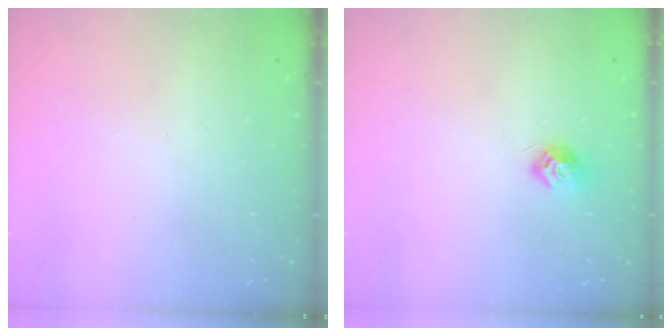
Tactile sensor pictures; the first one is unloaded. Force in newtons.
{"total": 7.0, "press": 6.9, "slide": 0.5}